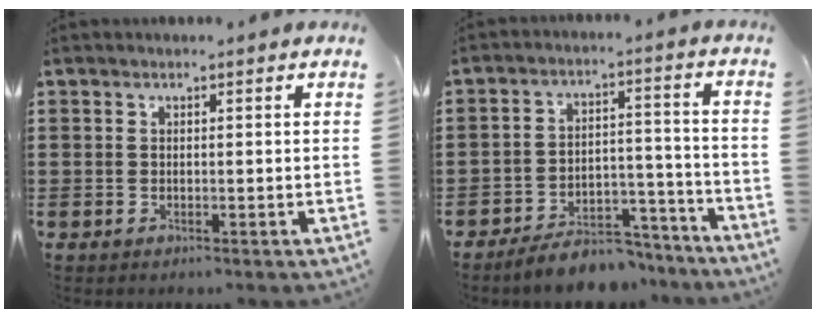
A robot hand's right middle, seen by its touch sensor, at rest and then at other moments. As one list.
[{"total": 7.0, "force": [-6.6, 1.7, 1.8], "torque": [-0.019, 0.024, -0.123]}]